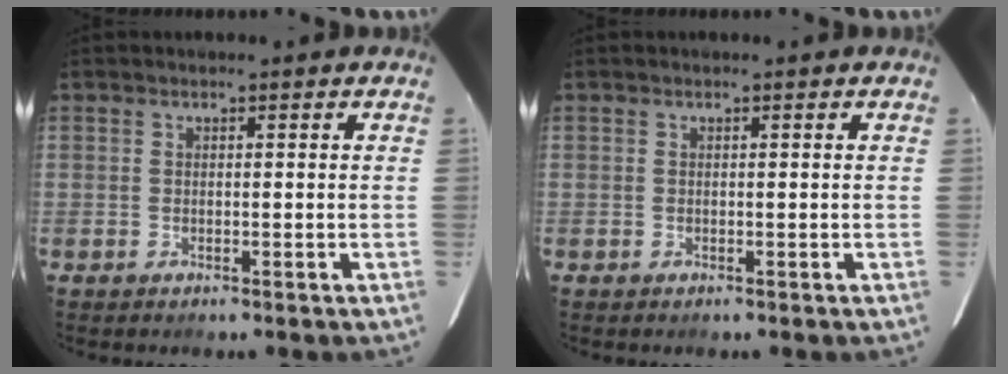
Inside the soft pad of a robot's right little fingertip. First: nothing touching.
{"total": 0.0}